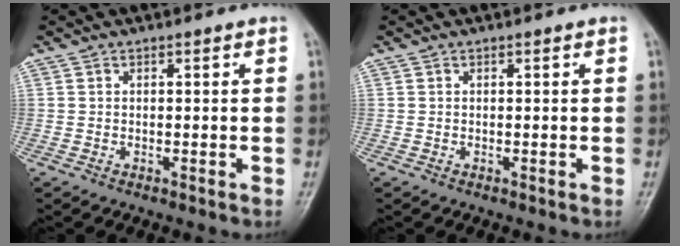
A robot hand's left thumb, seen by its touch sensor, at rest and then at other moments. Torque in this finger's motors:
{"motor_torque": [0.00, 0.00, -0.05, -0.04, 0.00]}